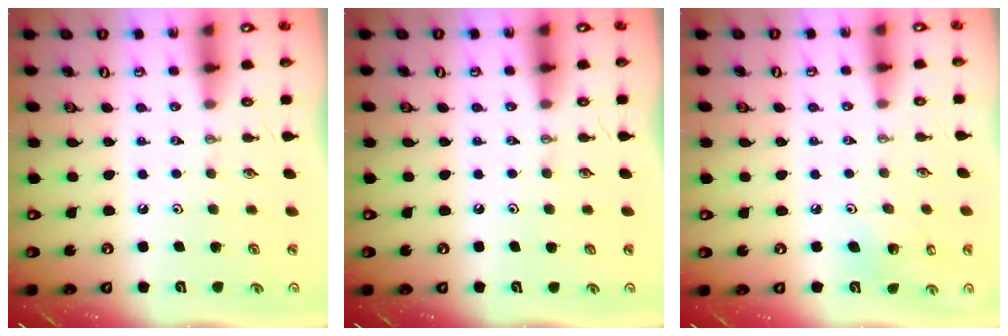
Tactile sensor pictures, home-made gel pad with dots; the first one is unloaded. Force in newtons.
{"total": 1.4, "press": 0.2, "slide": 1.4}
{"total": 5.9, "press": 5.5, "slide": 2.3}